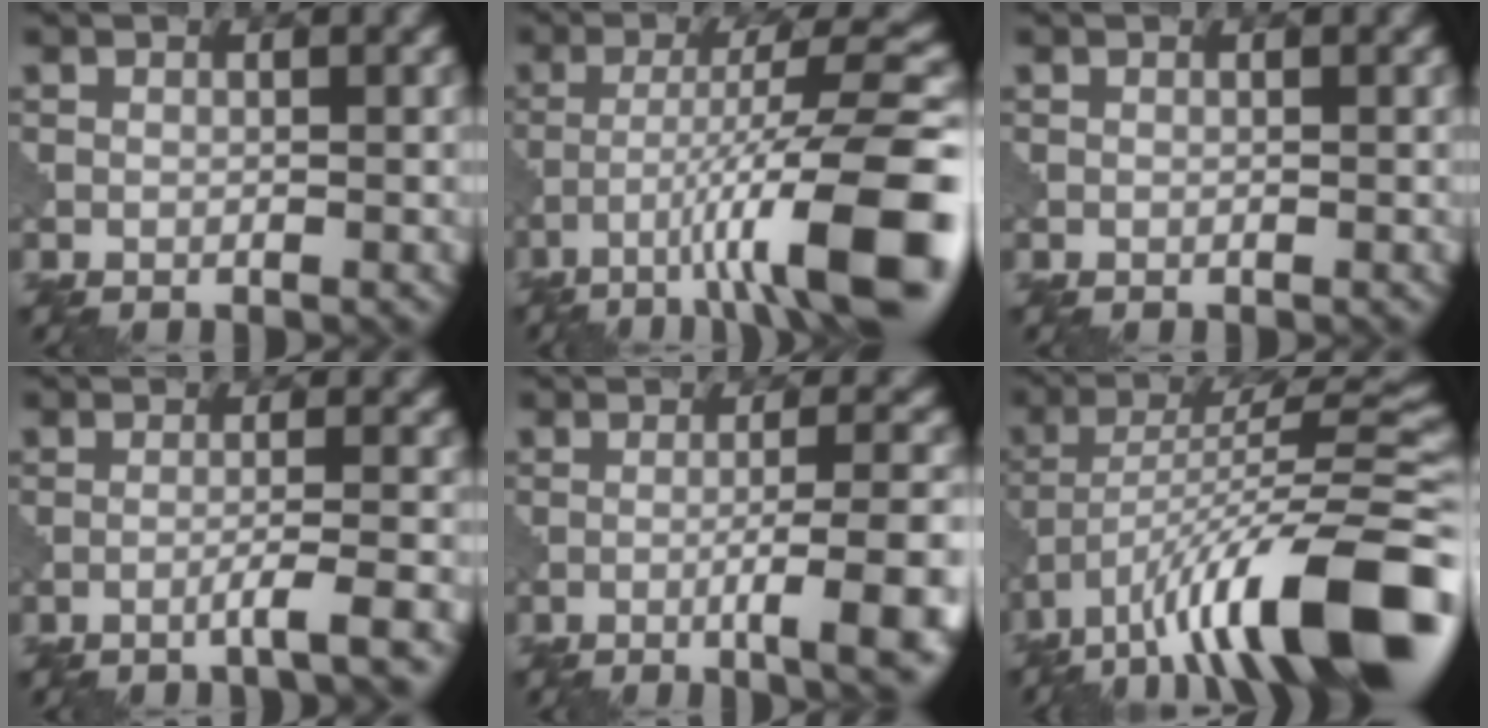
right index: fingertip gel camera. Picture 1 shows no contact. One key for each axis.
{"total": 12.1, "fx": -5.4, "fy": 2.1, "fz": 10.6, "tx": -0.160, "ty": 0.014, "tz": -0.077}
{"total": 0.0}
{"total": 2.8, "fx": -1.7, "fy": 0.1, "fz": 2.3, "tx": -0.022, "ty": 0.011, "tz": -0.044}
{"total": 7.6, "fx": -2.9, "fy": 1.3, "fz": 6.9, "tx": -0.086, "ty": 0.009, "tz": -0.042}
{"total": 15.0, "fx": -8.0, "fy": 4.1, "fz": 12.0, "tx": -0.196, "ty": 0.017, "tz": -0.130}